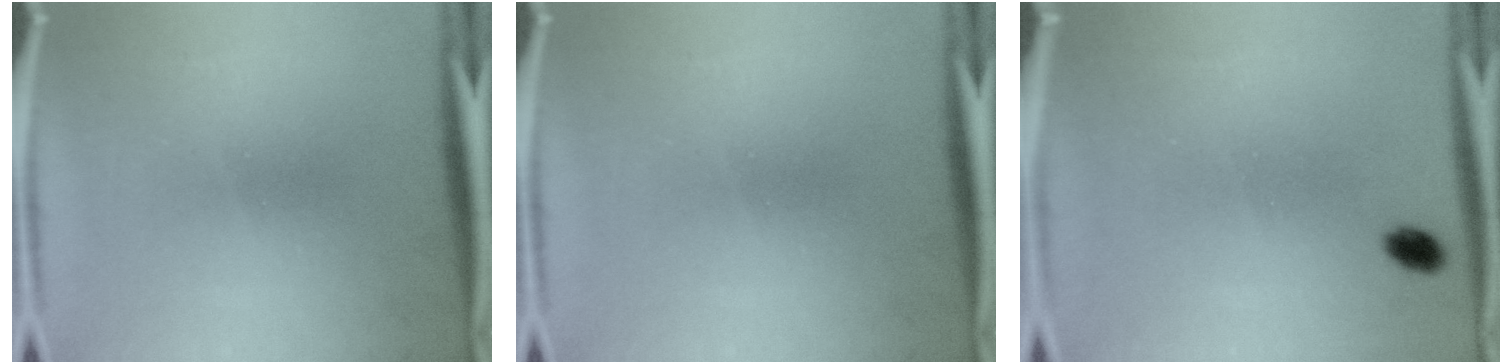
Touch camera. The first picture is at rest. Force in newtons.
{"total": 0.0}
{"total": 2.2}